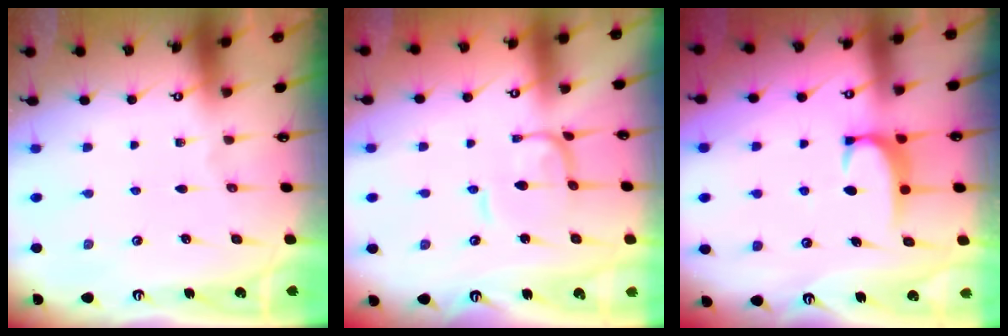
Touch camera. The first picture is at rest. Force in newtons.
{"total": 1.0, "press": 0.9, "slide": 0.4}
{"total": 1.9, "press": 1.8, "slide": 0.5}